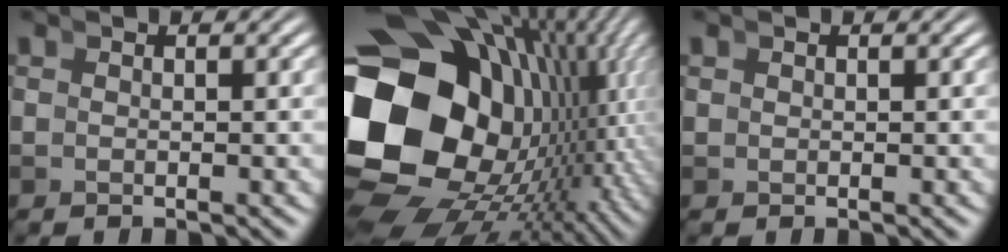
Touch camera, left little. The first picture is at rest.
{"total": 30.9, "force": [-2.7, 20.1, 23.3], "torque": [-0.372, -0.056, -0.024]}
{"total": 0.6, "force": [0.3, 0.6, 0.1], "torque": [-0.002, -0.007, 0.010]}